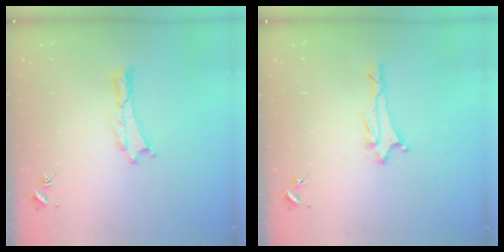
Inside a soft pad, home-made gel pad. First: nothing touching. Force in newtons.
{"total": 1.7, "press": 1.6, "slide": 0.6}